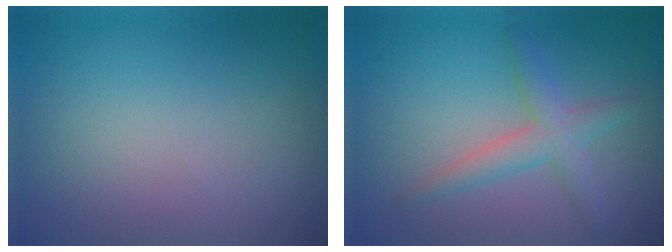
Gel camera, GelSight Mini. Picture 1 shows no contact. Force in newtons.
{"total": 2.9, "press": 2.9, "slide": 0.1}